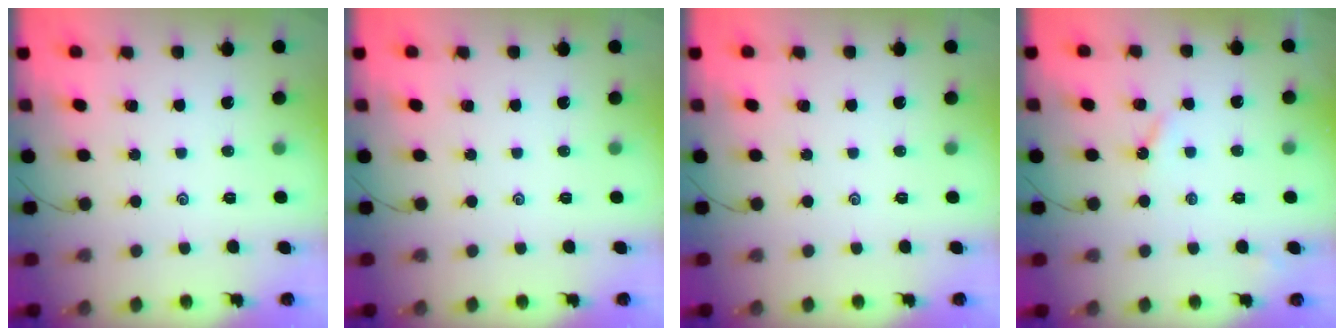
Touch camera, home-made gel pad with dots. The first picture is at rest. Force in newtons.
{"total": 0.0}
{"total": 0.0}
{"total": 2.9, "press": 2.8, "slide": 0.3}